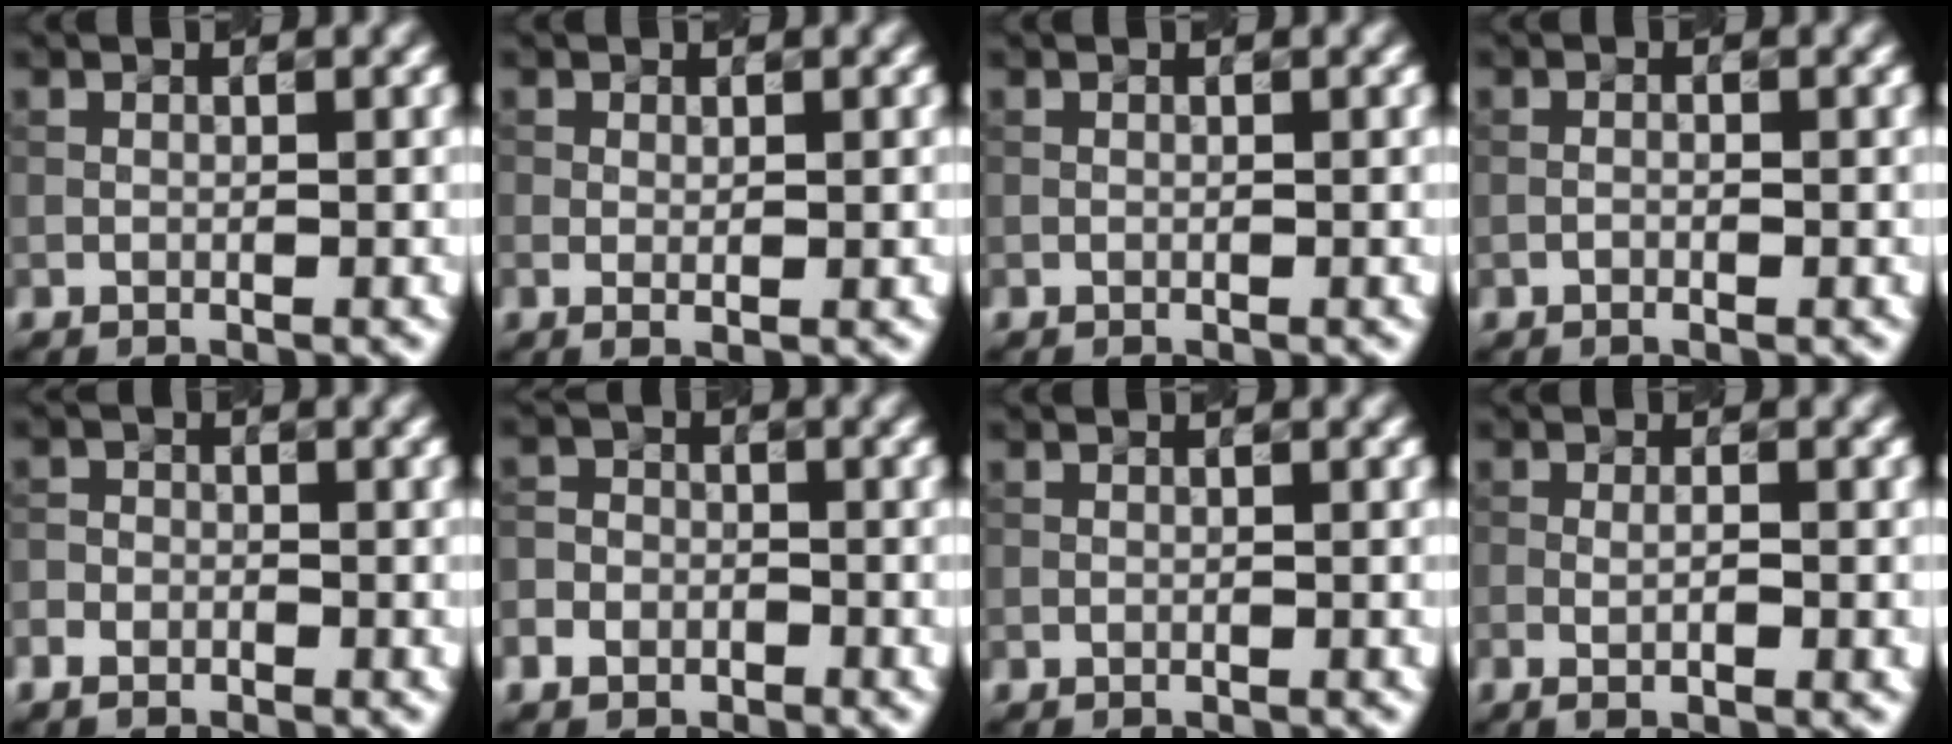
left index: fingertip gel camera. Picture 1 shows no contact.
{"total": 1.1, "force": [0.0, 0.3, 1.1], "torque": [-0.018, -0.003, 0.000]}
{"total": 0.0}
{"total": 0.7, "force": [-0.4, 0.2, 0.6], "torque": [-0.014, -0.001, -0.008]}
{"total": 1.7, "force": [-1.2, 1.1, 0.5], "torque": [-0.003, 0.002, -0.031]}
{"total": 3.2, "force": [-1.9, 2.5, 0.8], "torque": [0.001, -0.003, -0.044]}
{"total": 0.0}
{"total": 2.4, "force": [-0.5, 0.4, 2.3], "torque": [-0.034, -0.004, -0.009]}